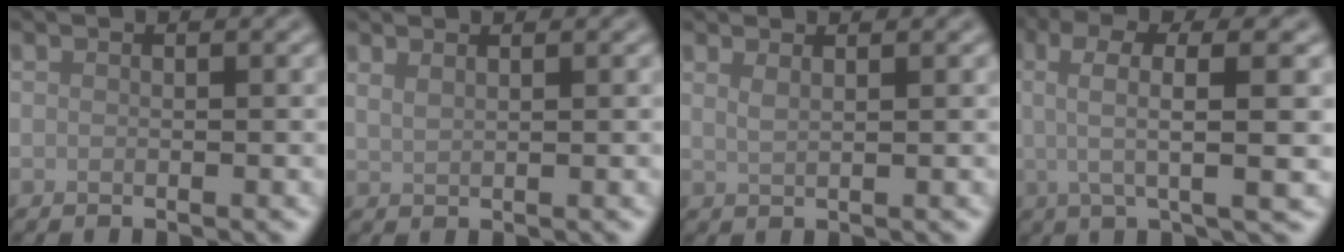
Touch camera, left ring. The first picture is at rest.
{"total": 1.3, "force": [1.0, 0.4, 0.6], "torque": [-0.009, -0.001, 0.019]}
{"total": 1.4, "force": [0.9, 0.5, 0.9], "torque": [-0.010, -0.001, 0.013]}
{"total": 6.3, "force": [1.2, 1.6, 5.9], "torque": [-0.096, 0.013, 0.014]}